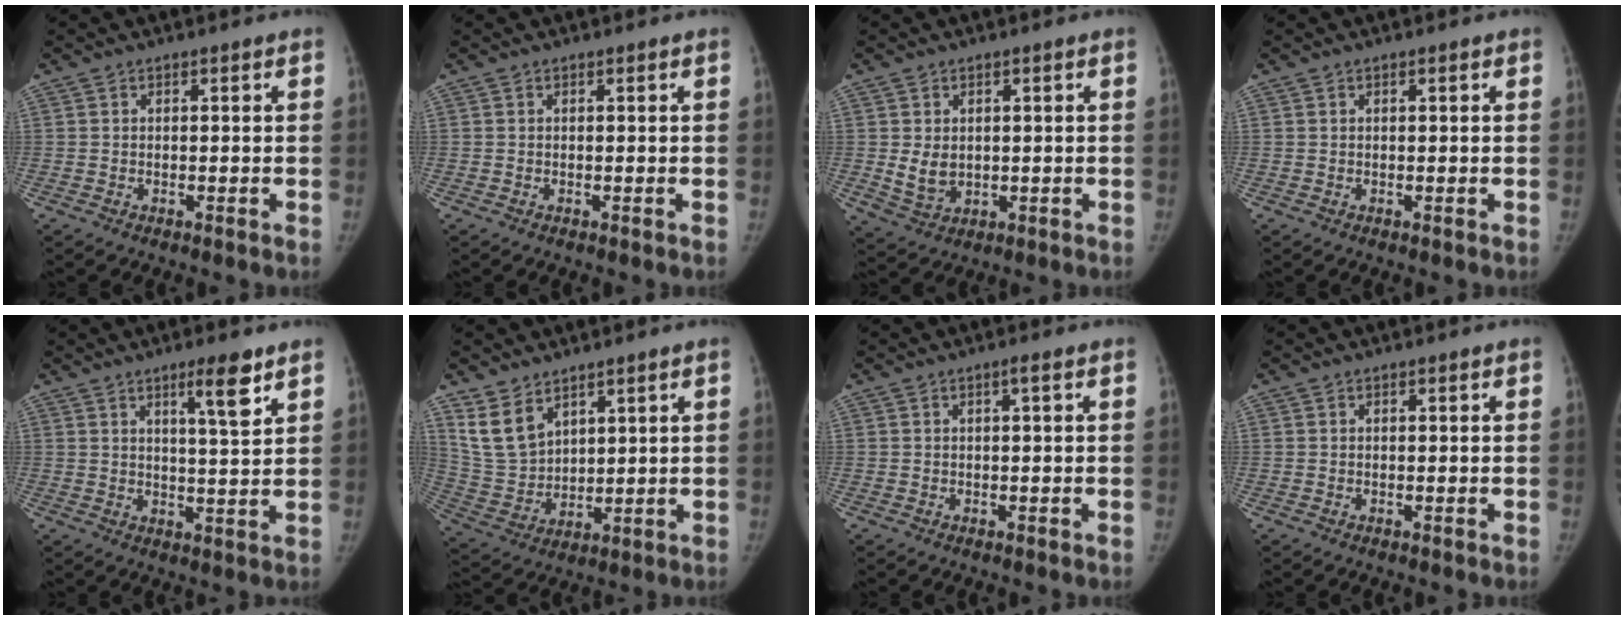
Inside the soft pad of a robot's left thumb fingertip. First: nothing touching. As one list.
[{"total": 0.0}, {"total": 4.5, "force": [0.3, 3.6, 2.7], "torque": [-0.034, -0.013, 0.022]}, {"total": 0.0}, {"total": 6.7, "force": [4.0, 0.8, 5.3], "torque": [-0.078, -0.028, 0.066]}, {"total": 9.0, "force": [5.9, 5.4, 4.1], "torque": [-0.067, -0.030, 0.139]}, {"total": 0.9, "force": [0.2, 0.0, 0.9], "torque": [-0.018, 0.001, 0.002]}, {"total": 0.0}]